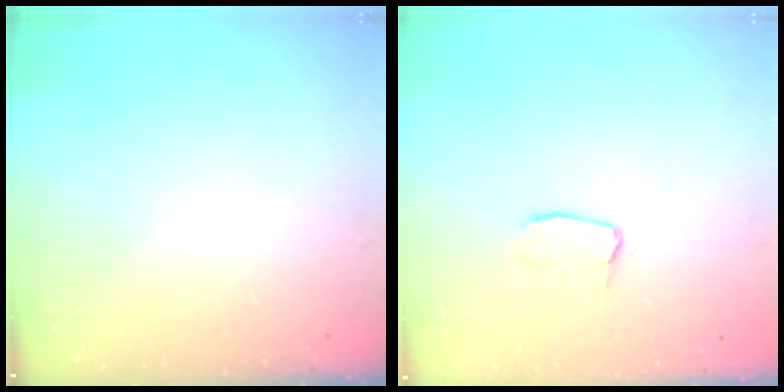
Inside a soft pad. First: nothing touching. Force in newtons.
{"total": 3.0, "press": 3.0, "slide": 0.2}